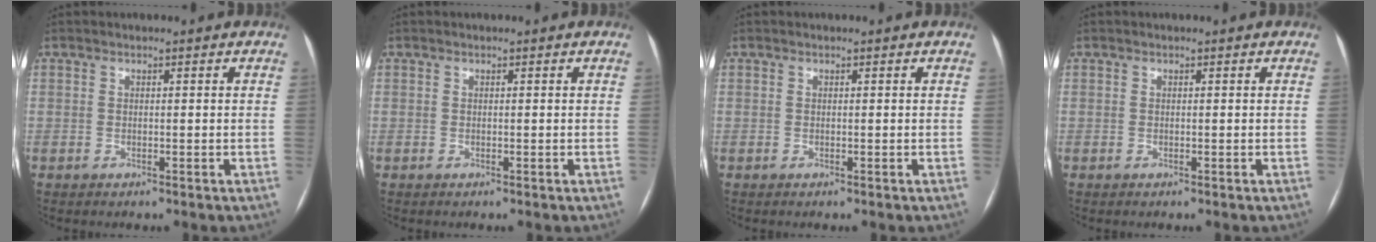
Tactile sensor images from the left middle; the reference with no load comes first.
{"total": 0.0}
{"total": 0.0}
{"total": 0.0}